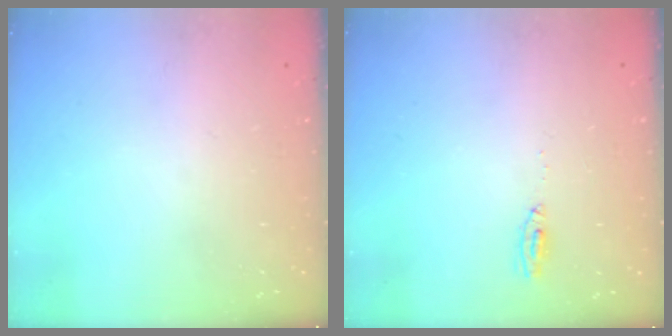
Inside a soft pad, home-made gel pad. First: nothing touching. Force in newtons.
{"total": 4.8, "press": 2.7, "slide": 4.0}